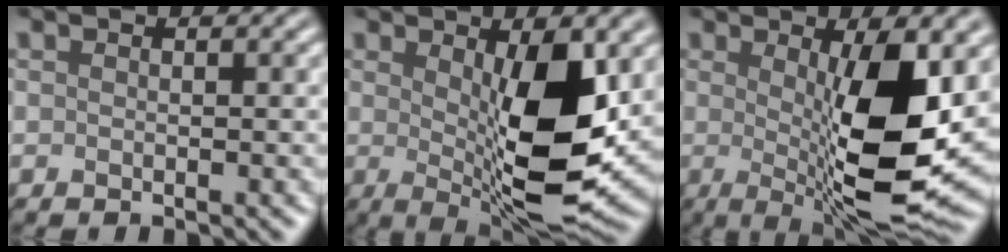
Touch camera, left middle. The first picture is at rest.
{"total": 9.2, "force": [0.5, 2.6, 8.8], "torque": [-0.137, -0.022, 0.017]}
{"total": 10.3, "force": [-0.1, 2.5, 10.0], "torque": [-0.156, -0.023, 0.009]}